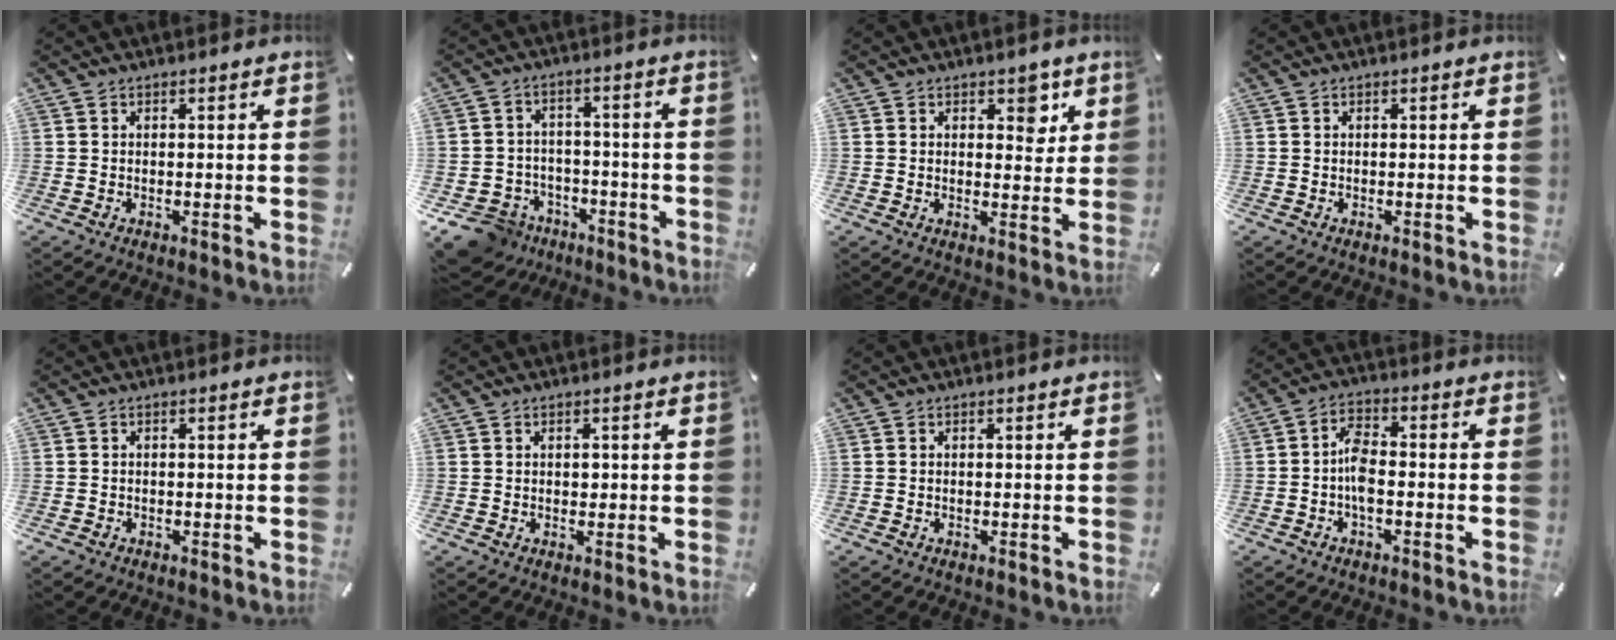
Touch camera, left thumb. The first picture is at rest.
{"total": 8.7, "force": [-6.0, 6.1, 1.6], "torque": [-0.040, 0.042, -0.109]}
{"total": 5.2, "force": [2.2, 3.2, 3.4], "torque": [-0.026, -0.009, 0.029]}
{"total": 0.0}
{"total": 0.7, "force": [-0.5, 0.5, 0.2], "torque": [-0.003, 0.001, -0.011]}
{"total": 1.0, "force": [0.1, 0.7, 0.6], "torque": [-0.005, -0.001, -0.001]}
{"total": 0.0}
{"total": 5.7, "force": [-1.6, 2.8, 4.7], "torque": [-0.092, 0.009, -0.029]}